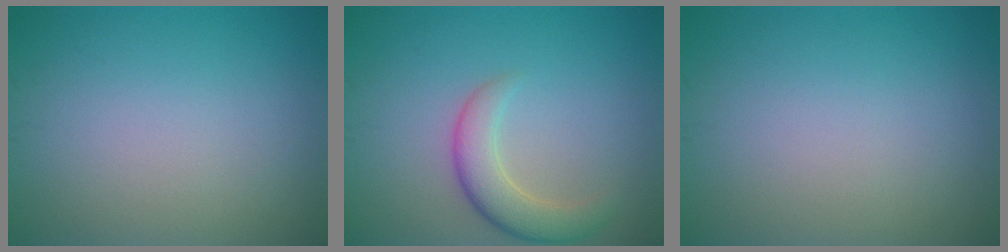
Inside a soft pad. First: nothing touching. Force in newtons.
{"total": 3.7, "press": 3.6, "slide": 0.4}
{"total": 0.0}